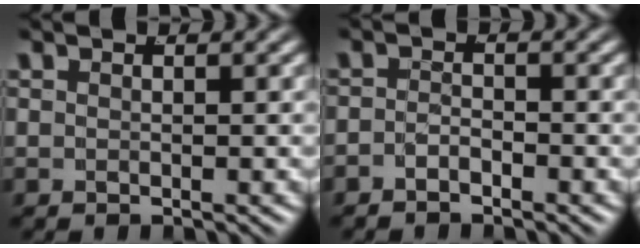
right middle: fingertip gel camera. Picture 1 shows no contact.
{"total": 1.8, "force": [-1.6, 0.7, 0.3], "torque": [-0.009, -0.009, -0.027]}